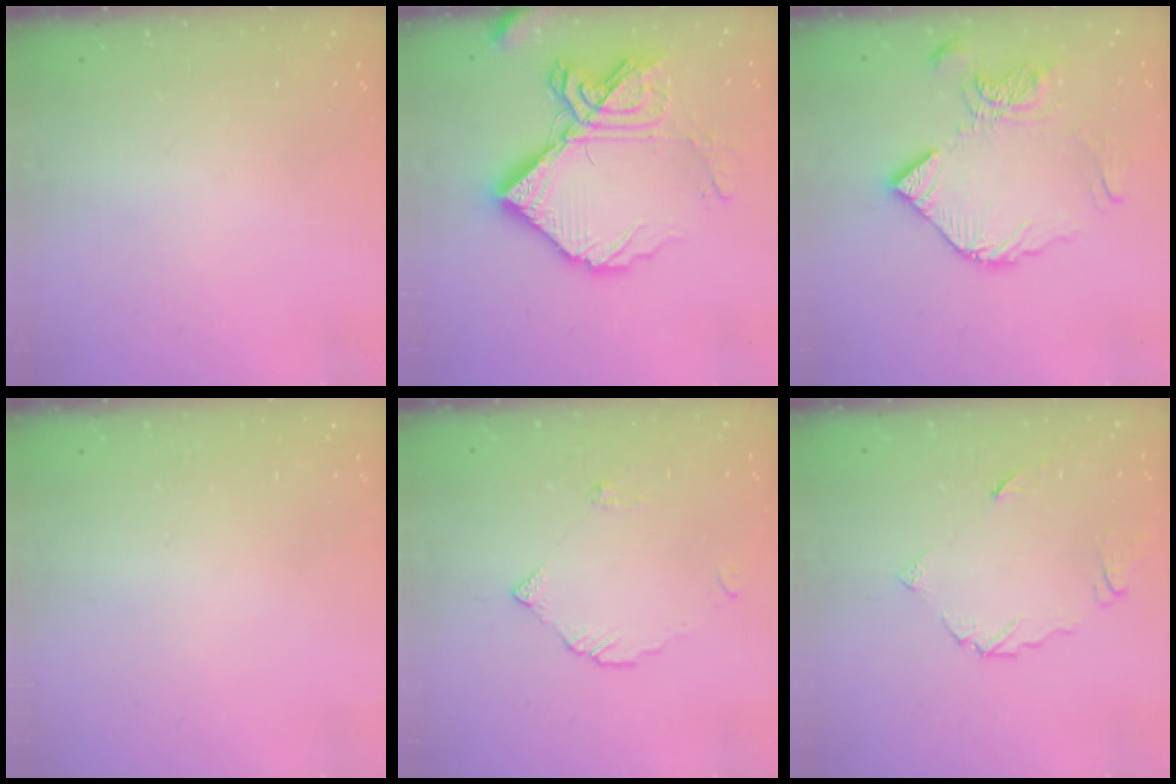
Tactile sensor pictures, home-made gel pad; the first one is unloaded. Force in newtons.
{"total": 20.1, "press": 20.0, "slide": 2.2}
{"total": 13.1, "press": 13.0, "slide": 1.1}
{"total": 1.9, "press": 1.9, "slide": 0.1}
{"total": 2.9, "press": 2.9, "slide": 0.2}
{"total": 6.4, "press": 6.4, "slide": 0.3}